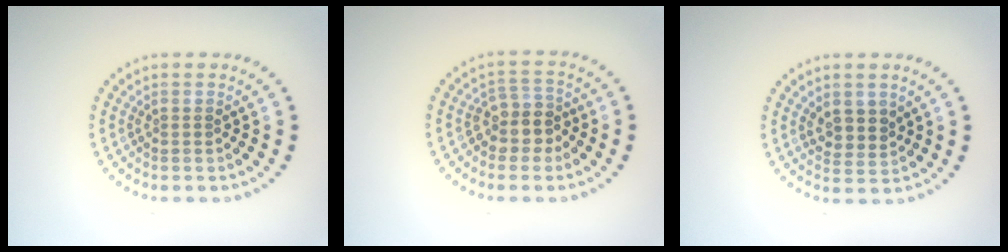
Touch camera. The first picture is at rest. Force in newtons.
{"total": 2.9, "press": 2.4, "slide": 1.5}
{"total": 2.4, "press": 2.2, "slide": 1.0}